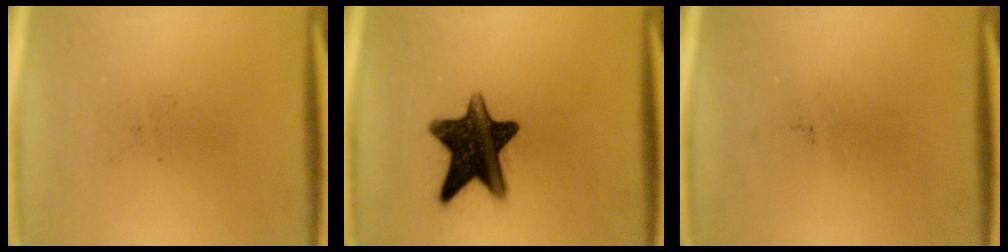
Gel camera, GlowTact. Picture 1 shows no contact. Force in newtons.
{"total": 14.0}
{"total": 0.0}